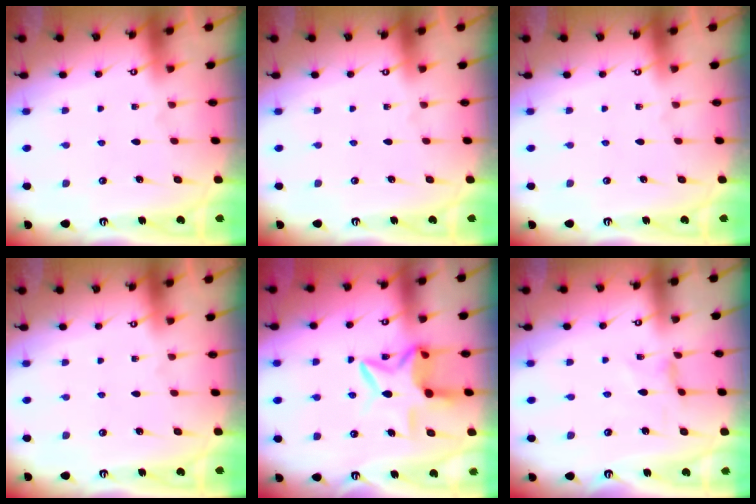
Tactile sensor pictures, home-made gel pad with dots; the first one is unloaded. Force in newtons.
{"total": 0.0}
{"total": 0.0}
{"total": 0.0}
{"total": 10.5, "press": 10.4, "slide": 1.6}
{"total": 1.1, "press": 1.0, "slide": 0.4}